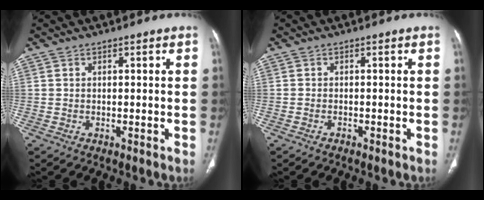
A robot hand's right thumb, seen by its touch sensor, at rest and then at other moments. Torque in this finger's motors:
{"motor_torque": [-0.19, 0.15, -0.26, -0.07, -0.01]}